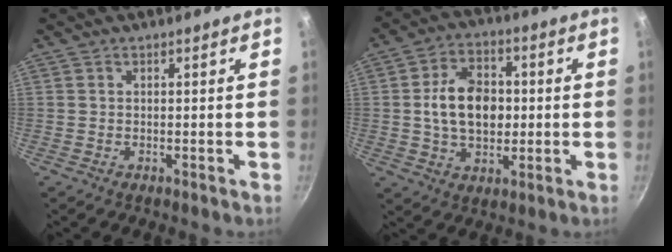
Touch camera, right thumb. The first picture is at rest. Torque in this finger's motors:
{"motor_torque": [0.37, 2.75, 1.09, -0.11, 0.07]}